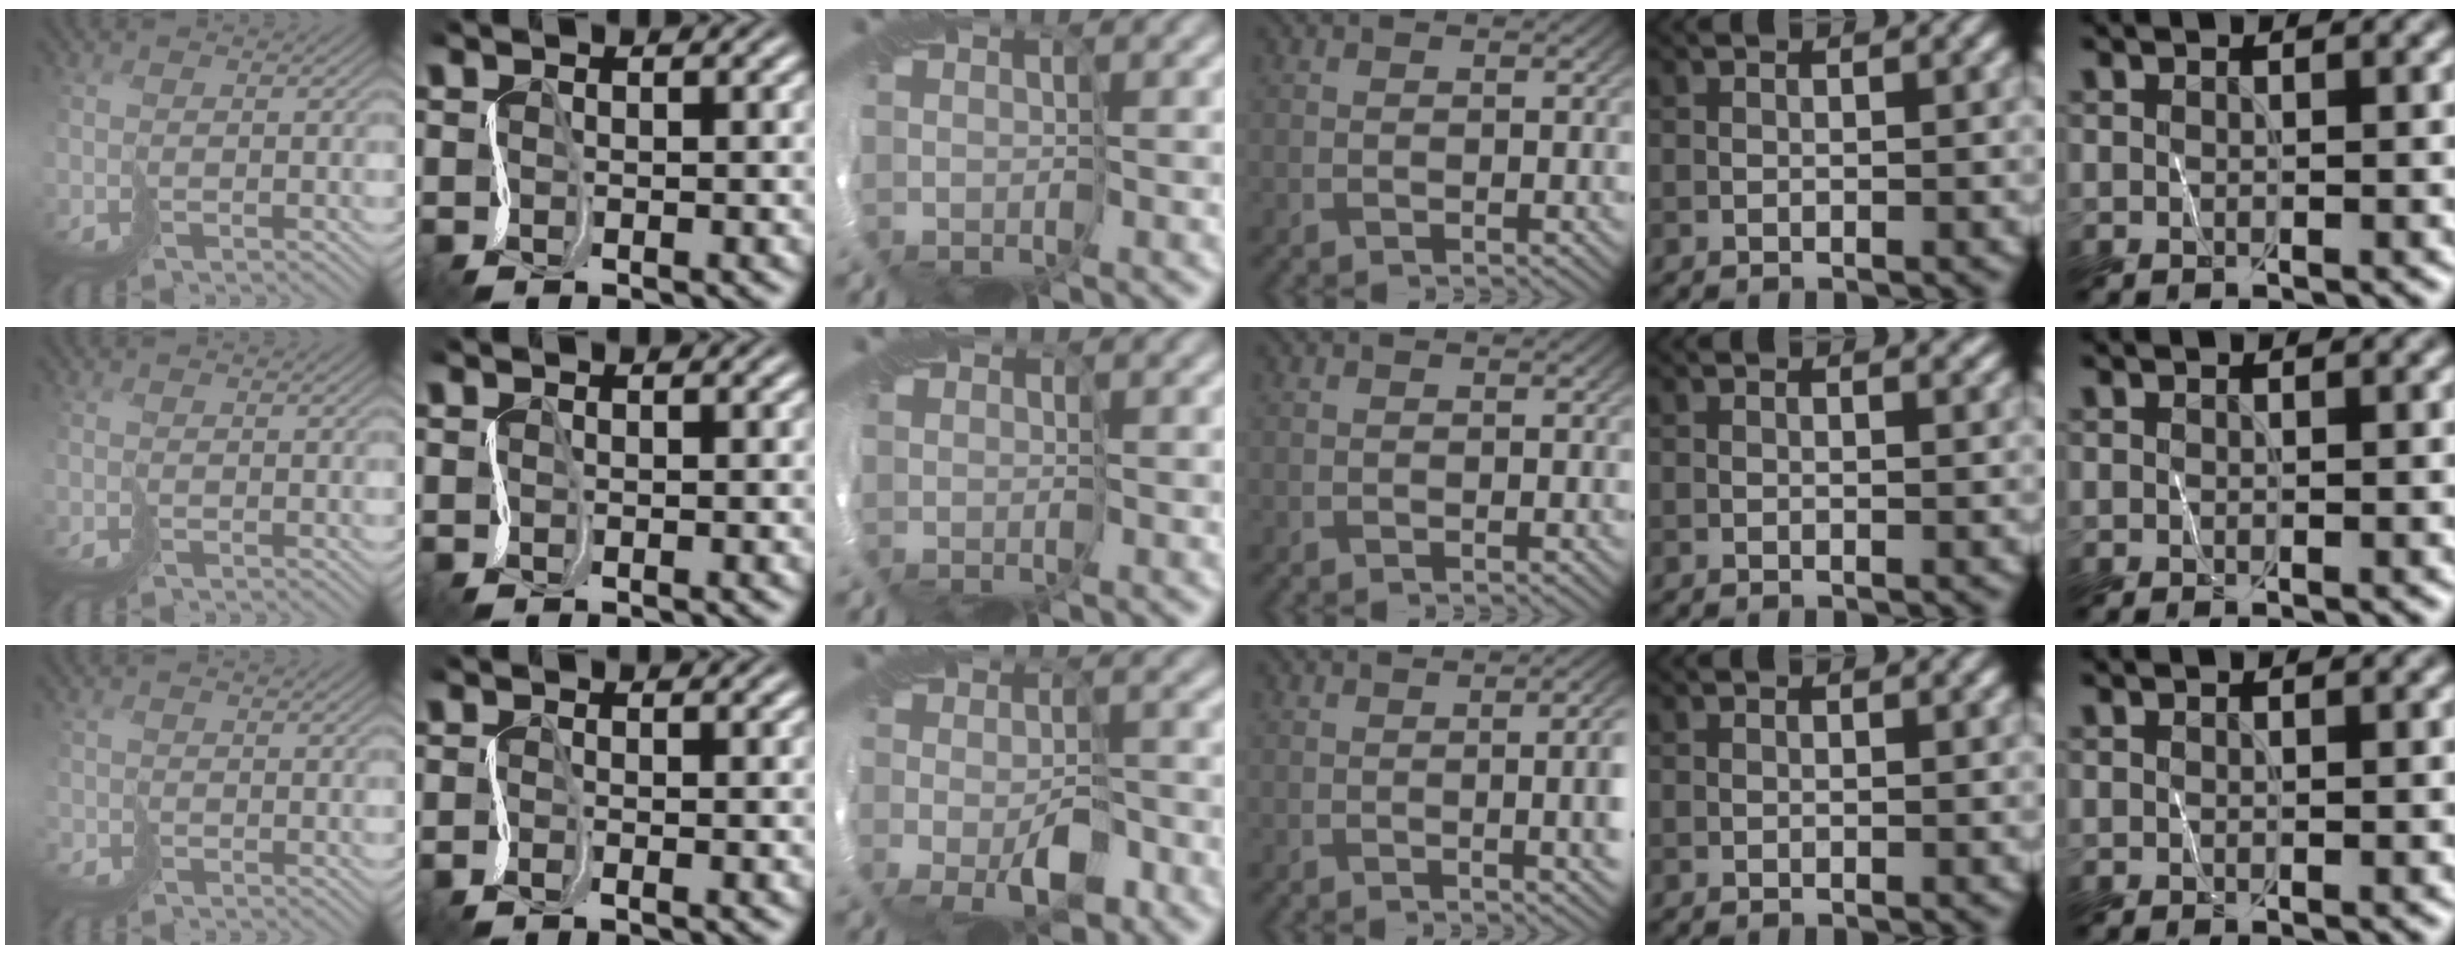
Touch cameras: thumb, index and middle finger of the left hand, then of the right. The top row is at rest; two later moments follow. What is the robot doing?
{"motion": "cut", "object": "bubble wrap"}